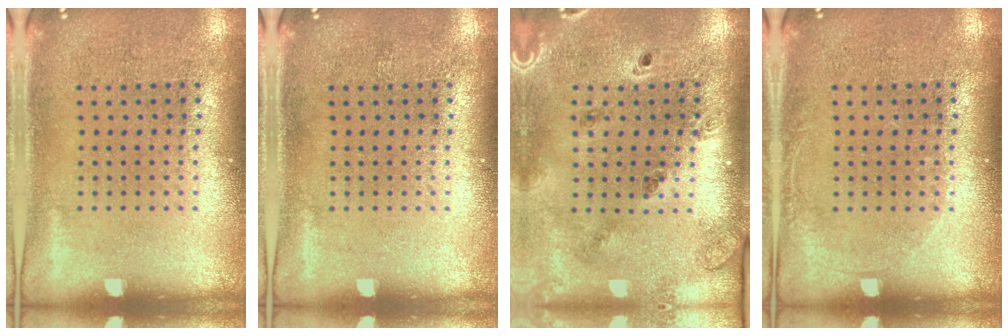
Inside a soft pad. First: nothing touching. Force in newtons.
{"total": 0.0}
{"total": 1.4, "press": 1.3, "slide": 0.2}
{"total": 0.7, "press": 0.7, "slide": 0.1}